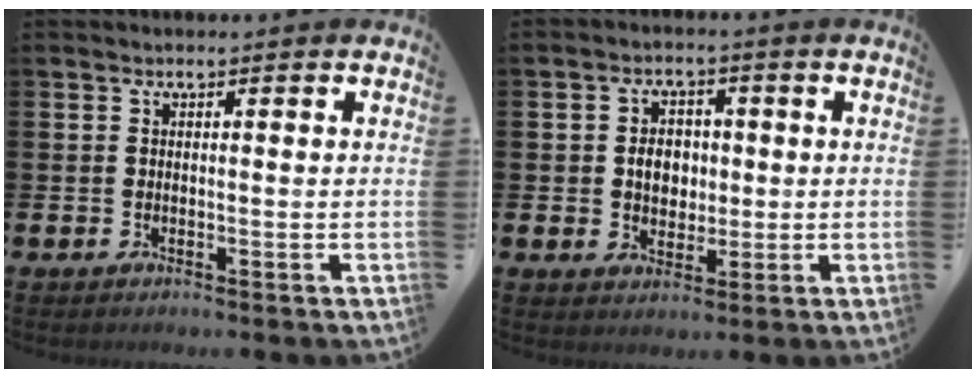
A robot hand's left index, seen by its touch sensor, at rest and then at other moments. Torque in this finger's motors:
{"motor_torque": [0.30, 0.07, 0.13, 0.10]}